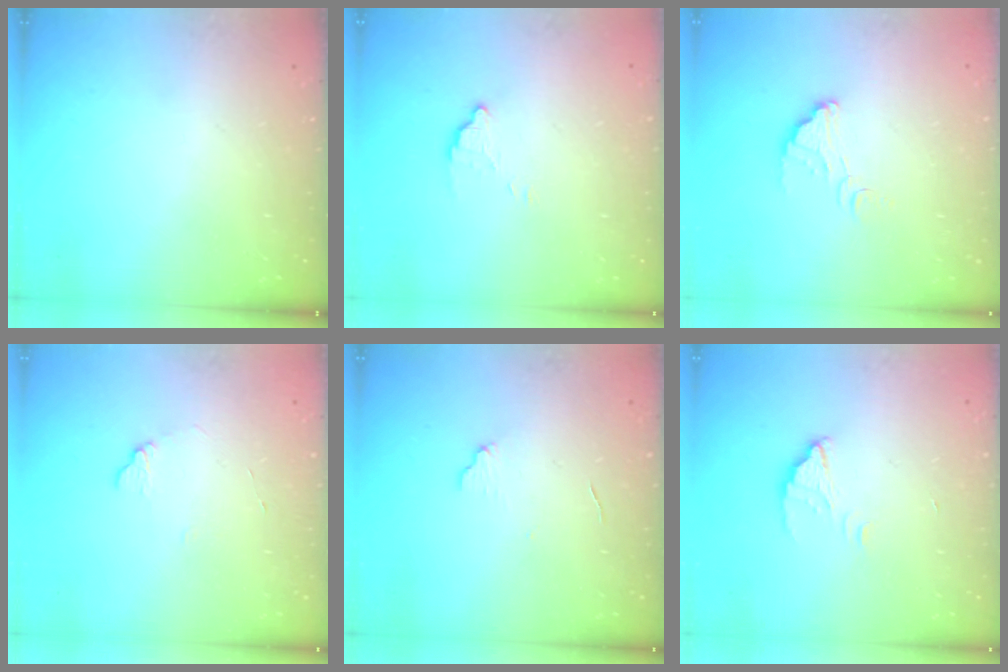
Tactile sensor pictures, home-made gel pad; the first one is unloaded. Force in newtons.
{"total": 2.9, "press": 2.9, "slide": 0.1}
{"total": 3.1, "press": 3.1, "slide": 0.1}
{"total": 6.5, "press": 6.5, "slide": 0.6}
{"total": 5.4, "press": 5.4, "slide": 0.5}
{"total": 2.4, "press": 2.4, "slide": 0.1}